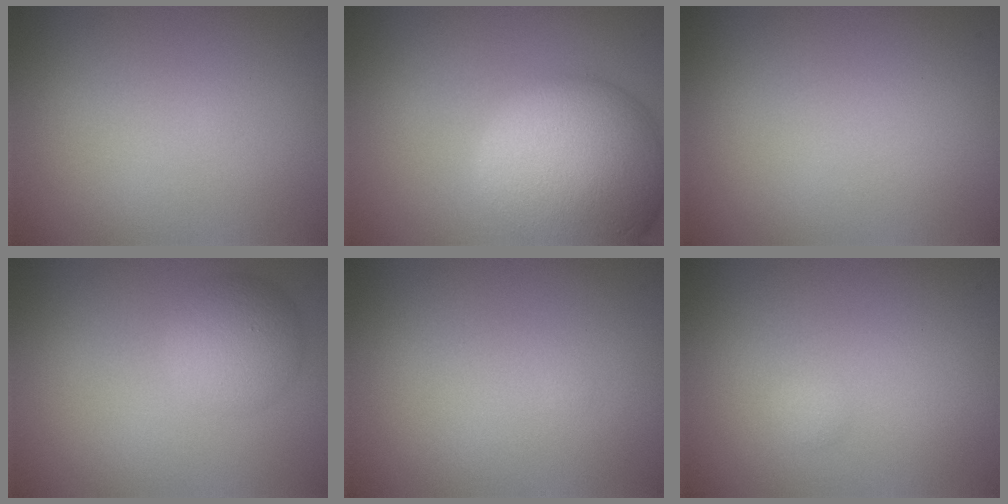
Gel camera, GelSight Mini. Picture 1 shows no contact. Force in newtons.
{"total": 12.5, "press": 12.5, "slide": 0.8}
{"total": 0.0}
{"total": 3.8, "press": 3.8, "slide": 0.1}
{"total": 0.0}
{"total": 0.6, "press": 0.6, "slide": 0.1}